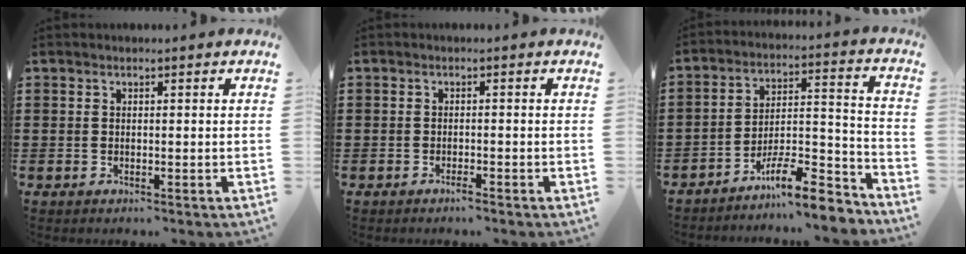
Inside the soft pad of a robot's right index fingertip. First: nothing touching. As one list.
[{"total": 1.1, "force": [-1.0, 0.1, 0.4], "torque": [-0.010, -0.005, -0.019]}, {"total": 10.6, "force": [-8.9, 1.9, 5.3], "torque": [-0.076, 0.029, -0.167]}]